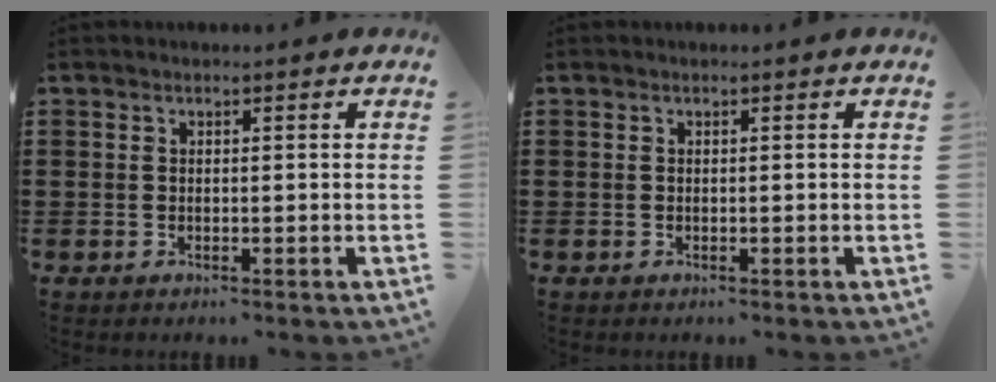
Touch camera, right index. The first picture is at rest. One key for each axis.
{"total": 0.0}